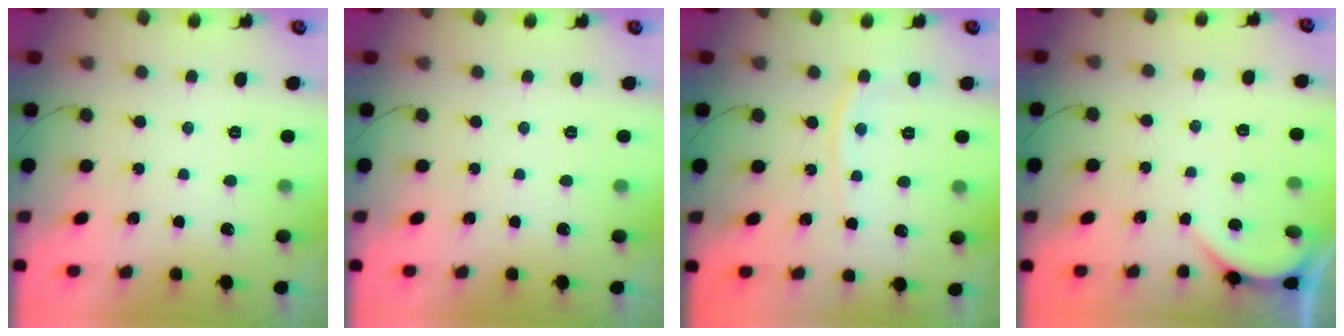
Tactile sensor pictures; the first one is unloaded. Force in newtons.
{"total": 0.0}
{"total": 8.0, "press": 7.9, "slide": 1.1}
{"total": 0.7, "press": 0.7, "slide": 0.1}